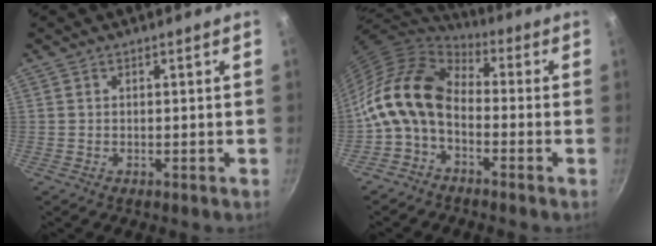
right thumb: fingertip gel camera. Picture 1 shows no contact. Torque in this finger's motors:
{"motor_torque": [1.31, 2.12, 0.83, -0.87, 0.47]}